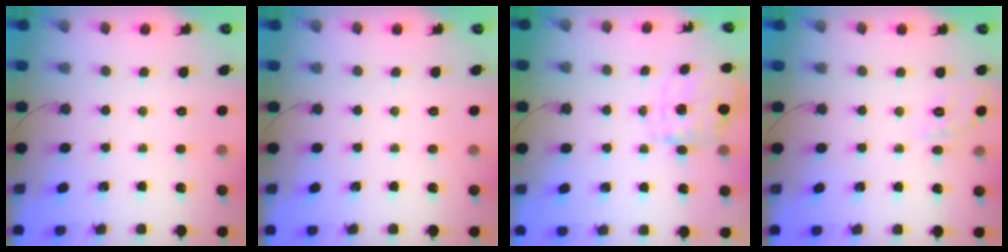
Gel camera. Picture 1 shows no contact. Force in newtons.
{"total": 0.0}
{"total": 3.7, "press": 3.7, "slide": 0.8}
{"total": 9.7, "press": 9.6, "slide": 1.6}